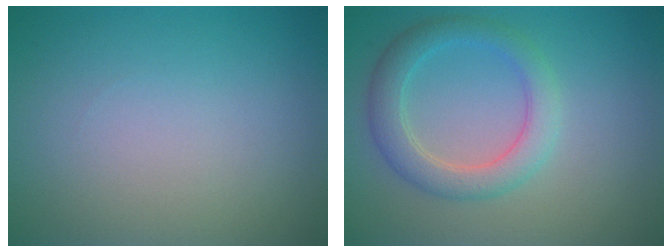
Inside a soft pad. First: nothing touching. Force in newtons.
{"total": 3.6, "press": 3.6, "slide": 0.1}